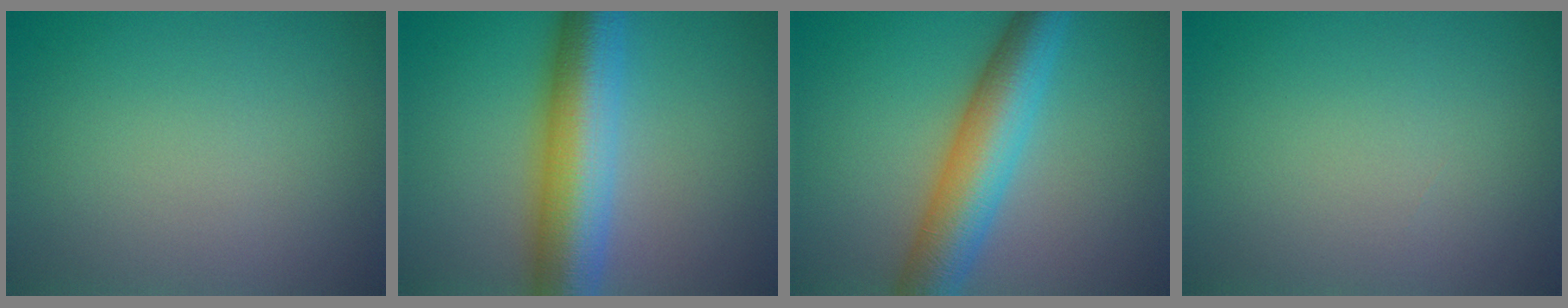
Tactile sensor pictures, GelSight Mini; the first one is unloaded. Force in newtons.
{"total": 9.4, "press": 9.4, "slide": 0.2}
{"total": 7.2, "press": 7.2, "slide": 0.1}
{"total": 0.0}